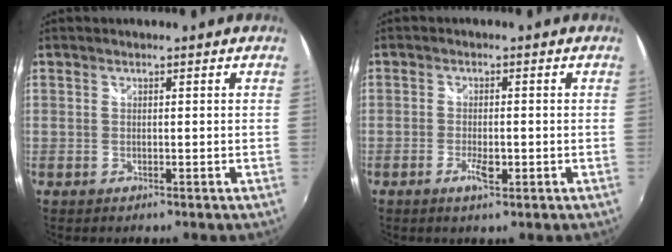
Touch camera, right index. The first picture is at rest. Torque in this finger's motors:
{"motor_torque": [1.10, 1.04, 0.17, 0.03]}